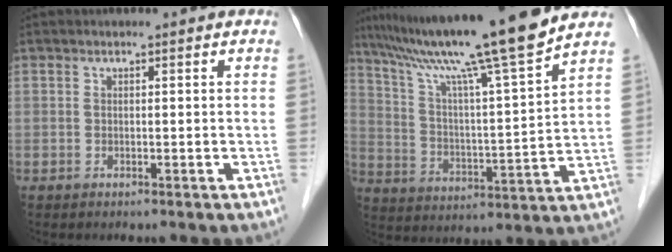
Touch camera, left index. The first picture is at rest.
{"total": 17.7, "force": [14.5, -2.3, 10.0], "torque": [-0.170, -0.018, 0.229]}